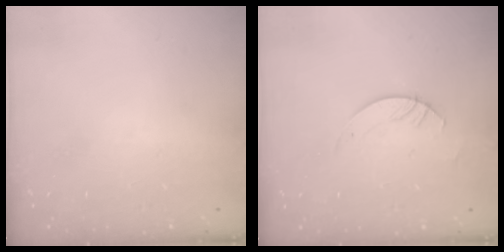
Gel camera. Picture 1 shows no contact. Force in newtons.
{"total": 3.0, "press": 3.0, "slide": 0.3}